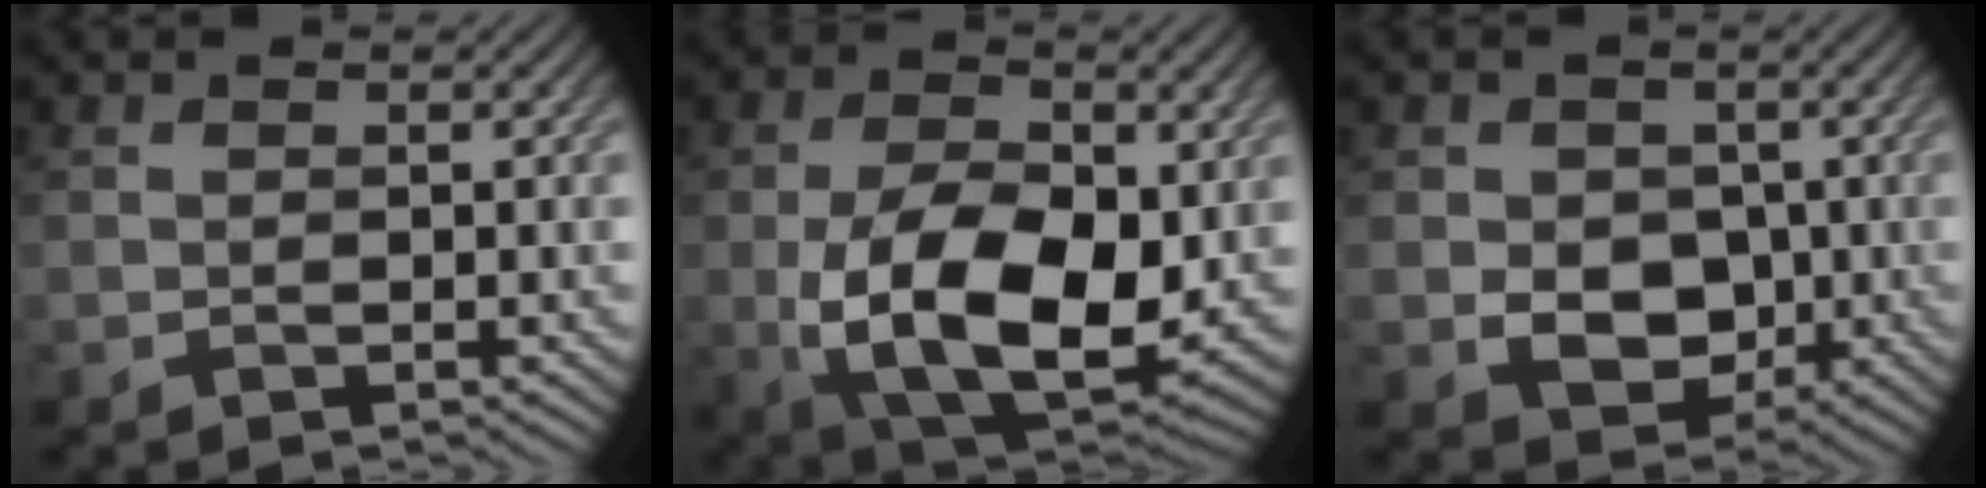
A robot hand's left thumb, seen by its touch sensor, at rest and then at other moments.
{"total": 13.7, "force": [-1.7, 7.9, 11.0], "torque": [-0.202, -0.021, -0.025]}
{"total": 5.9, "force": [-0.6, 4.8, 3.3], "torque": [-0.062, -0.005, -0.021]}